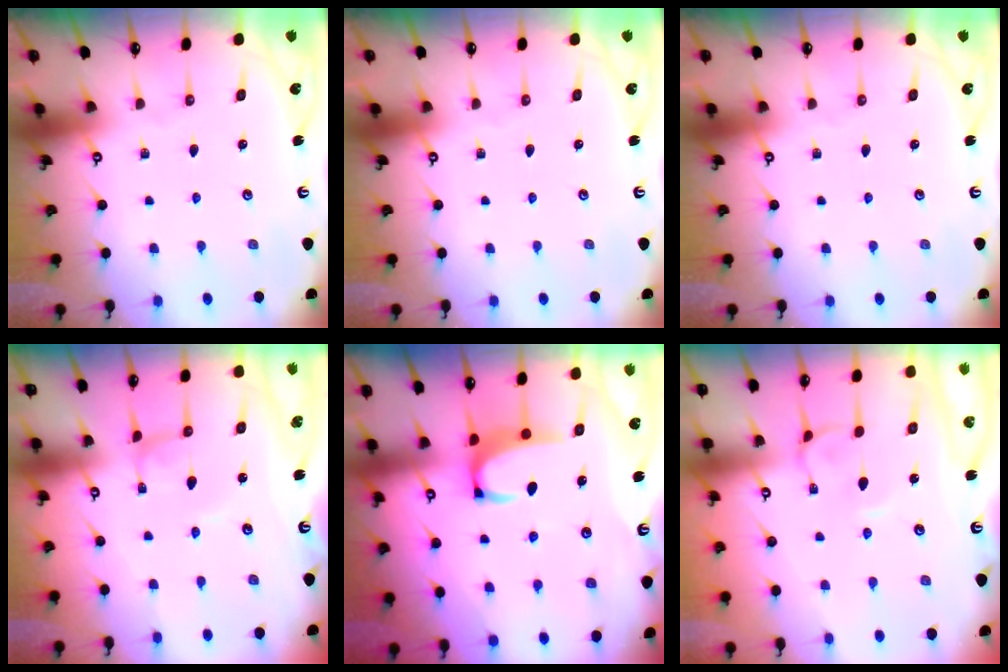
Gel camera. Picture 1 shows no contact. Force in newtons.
{"total": 0.0}
{"total": 0.0}
{"total": 2.2, "press": 2.2, "slide": 0.1}
{"total": 3.0, "press": 2.8, "slide": 1.0}
{"total": 3.8, "press": 3.8, "slide": 0.2}